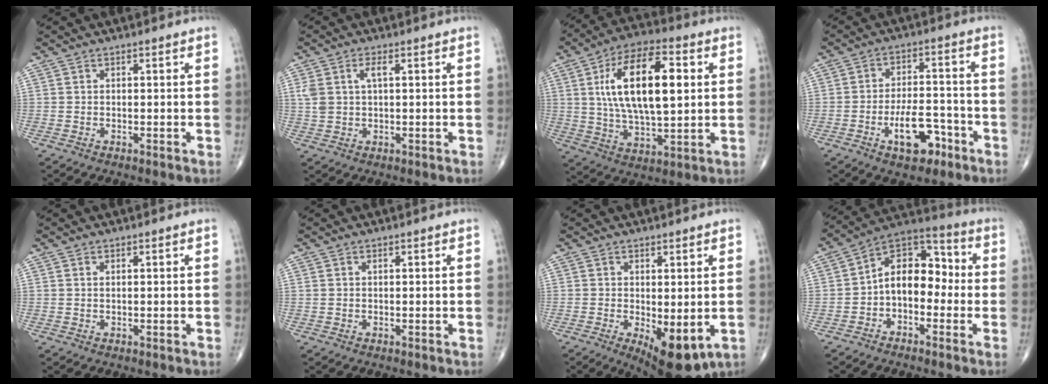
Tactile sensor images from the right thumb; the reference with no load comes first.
{"total": 4.2, "force": [1.3, 1.9, 3.6], "torque": [-0.086, 0.010, 0.028]}
{"total": 19.5, "force": [3.9, 8.6, 17.1], "torque": [-0.285, 0.001, 0.066]}
{"total": 9.4, "force": [-4.6, 4.6, 6.8], "torque": [-0.097, 0.033, -0.069]}
{"total": 0.0}
{"total": 0.0}
{"total": 9.1, "force": [-2.2, 3.7, 8.0], "torque": [-0.107, -0.019, -0.018]}
{"total": 11.7, "force": [-1.6, 7.7, 8.7], "torque": [-0.100, 0.046, -0.045]}